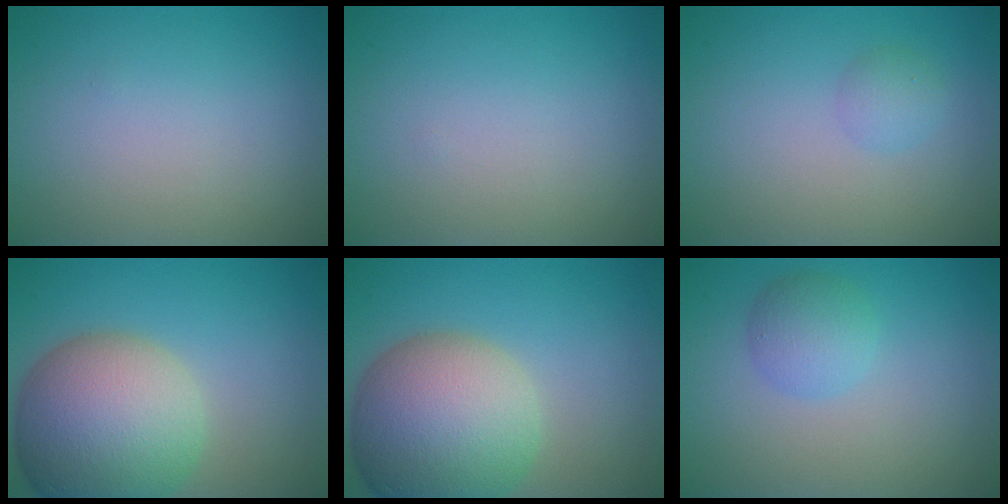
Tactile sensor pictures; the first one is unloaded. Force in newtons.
{"total": 0.0}
{"total": 1.5, "press": 1.5, "slide": 0.0}
{"total": 12.5, "press": 12.5, "slide": 0.8}
{"total": 12.5, "press": 12.5, "slide": 0.8}
{"total": 2.7, "press": 2.7, "slide": 0.1}